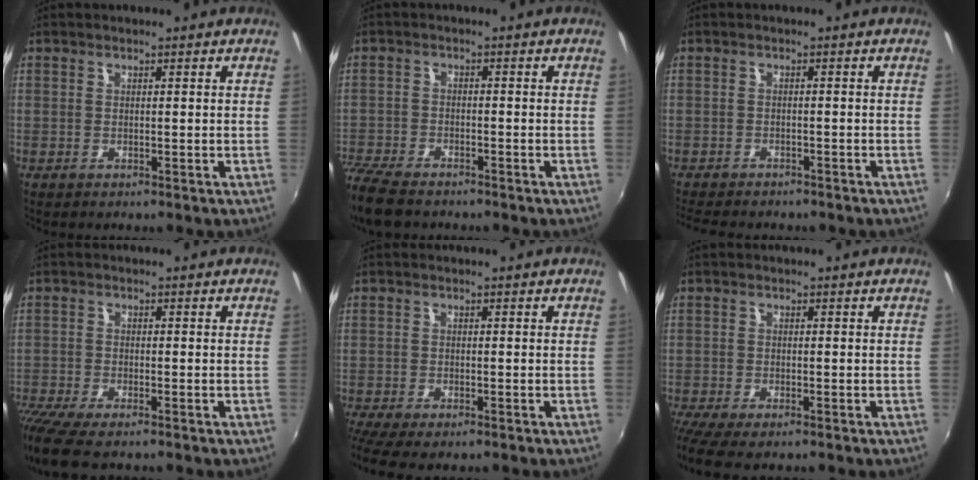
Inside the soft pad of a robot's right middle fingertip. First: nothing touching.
{"total": 10.0, "force": [-8.3, 3.2, 4.4], "torque": [-0.128, -0.031, -0.160]}
{"total": 7.6, "force": [-6.8, 2.1, 2.9], "torque": [-0.073, -0.019, -0.103]}
{"total": 8.5, "force": [-6.7, 1.7, 4.8], "torque": [-0.123, -0.042, -0.125]}
{"total": 4.5, "force": [-3.6, 0.8, 2.6], "torque": [-0.062, -0.027, -0.063]}
{"total": 4.7, "force": [-3.8, 0.7, 2.6], "torque": [-0.063, -0.027, -0.069]}